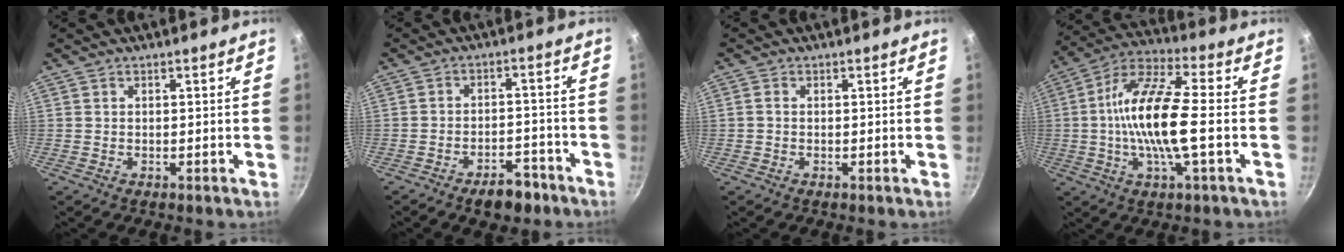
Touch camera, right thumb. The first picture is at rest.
{"total": 7.1, "force": [-4.8, 3.5, 3.9], "torque": [-0.038, 0.040, -0.063]}
{"total": 0.9, "force": [-0.1, 0.7, 0.6], "torque": [-0.011, 0.004, -0.003]}
{"total": 15.9, "force": [-1.3, 4.2, 15.3], "torque": [-0.295, 0.028, -0.041]}